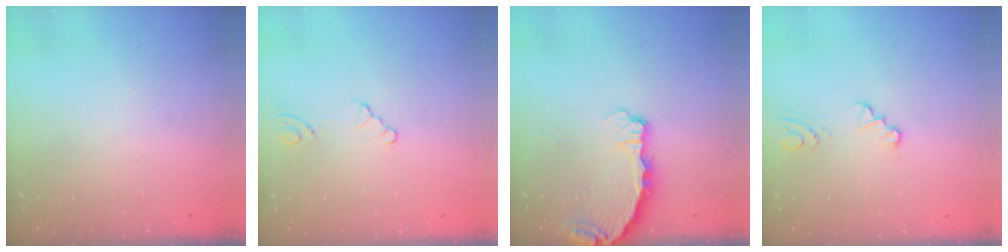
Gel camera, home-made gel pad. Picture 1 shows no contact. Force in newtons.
{"total": 2.1, "press": 2.1, "slide": 0.3}
{"total": 4.0, "press": 4.0, "slide": 0.5}
{"total": 0.7, "press": 0.7, "slide": 0.1}